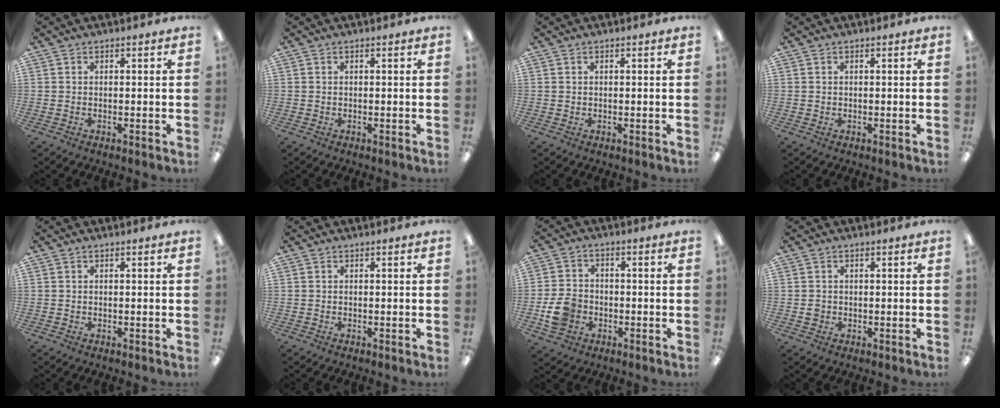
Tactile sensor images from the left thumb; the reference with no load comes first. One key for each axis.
{"total": 0.0}
{"total": 0.0}
{"total": 0.0}
{"total": 0.0}
{"total": 0.0}
{"total": 7.6, "fx": -2.3, "fy": 6.1, "fz": 3.9, "tx": -0.081, "ty": 0.012, "tz": -0.042}
{"total": 1.3, "fx": 0.0, "fy": 1.2, "fz": 0.5, "tx": -0.003, "ty": 0.002, "tz": -0.004}